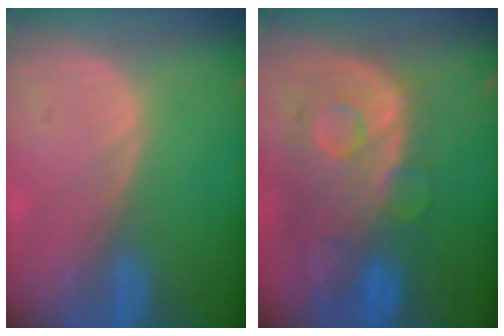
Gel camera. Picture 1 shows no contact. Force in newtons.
{"total": 11.3, "press": 9.8, "slide": 5.7}